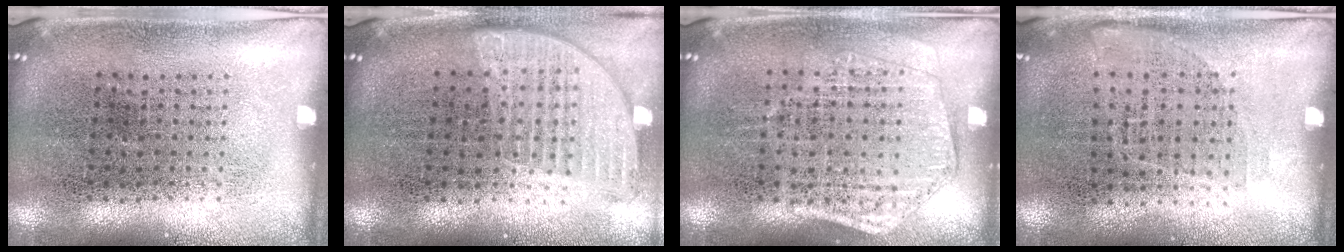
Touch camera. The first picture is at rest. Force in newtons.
{"total": 1.1, "press": 1.1, "slide": 0.3}
{"total": 1.4, "press": 1.3, "slide": 0.5}
{"total": 1.0, "press": 0.8, "slide": 0.6}